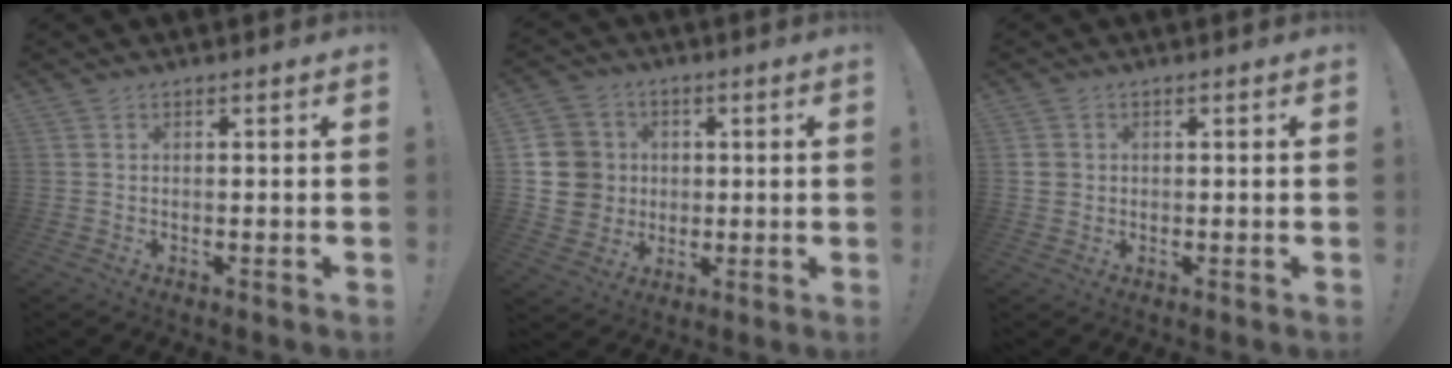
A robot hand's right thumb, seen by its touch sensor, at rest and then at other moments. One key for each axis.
{"total": 12.1, "fx": 1.1, "fy": 11.5, "fz": 3.6, "tx": -0.056, "ty": 0.002, "tz": 0.028}
{"total": 2.6, "fx": 0.4, "fy": 2.5, "fz": 0.6, "tx": -0.007, "ty": 0.003, "tz": 0.008}